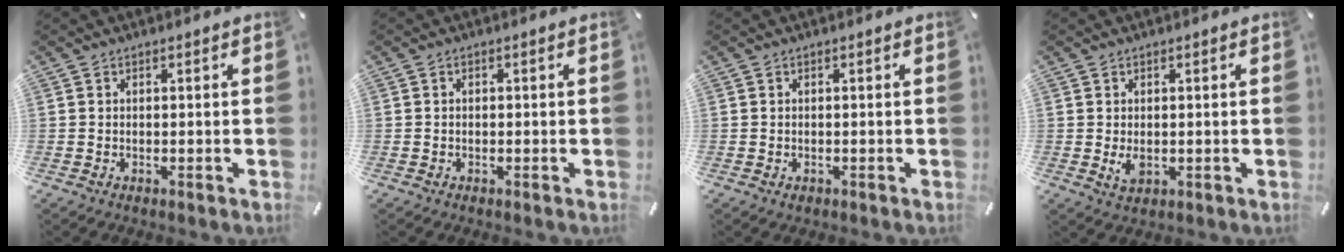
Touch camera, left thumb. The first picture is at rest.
{"total": 0.6, "force": [-0.1, 0.4, 0.5], "torque": [-0.009, 0.002, -0.003]}
{"total": 0.7, "force": [-0.2, 0.5, 0.4], "torque": [-0.007, 0.001, -0.005]}
{"total": 2.8, "force": [-0.2, 2.0, 1.9], "torque": [-0.040, -0.005, -0.006]}